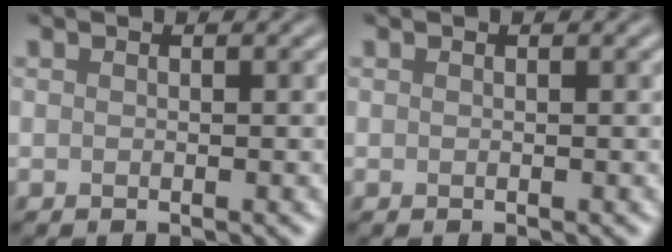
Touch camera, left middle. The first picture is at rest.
{"total": 0.0}